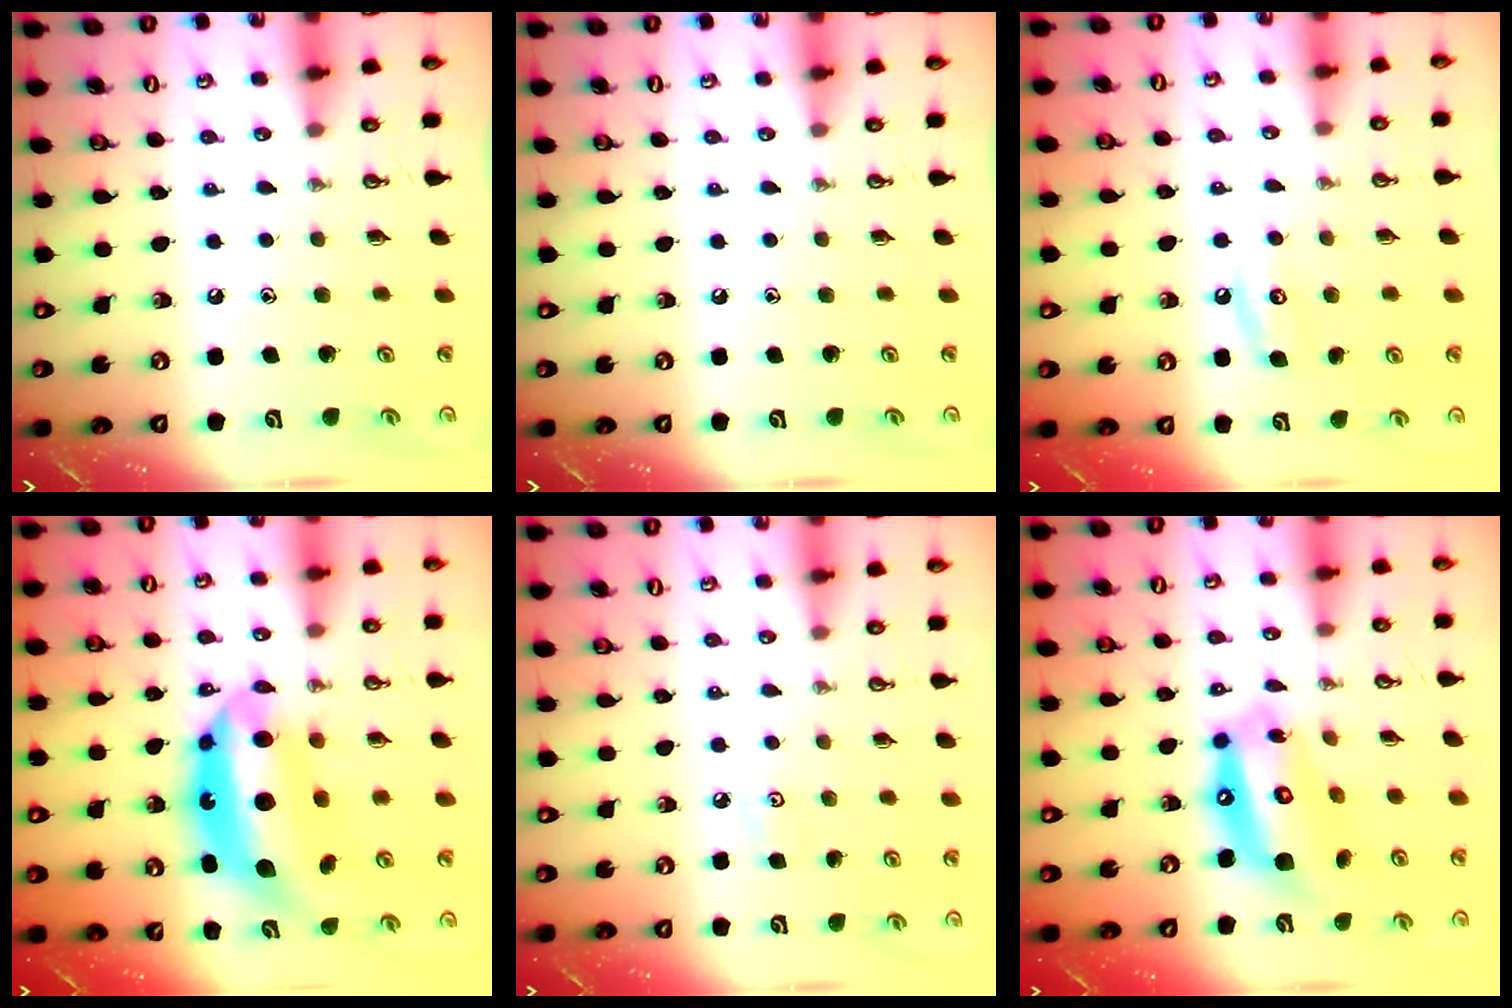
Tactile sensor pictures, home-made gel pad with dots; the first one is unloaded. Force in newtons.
{"total": 0.0}
{"total": 5.3, "press": 5.3, "slide": 0.5}
{"total": 16.6, "press": 16.6, "slide": 1.3}
{"total": 3.4, "press": 3.4, "slide": 0.5}
{"total": 15.0, "press": 14.9, "slide": 1.6}